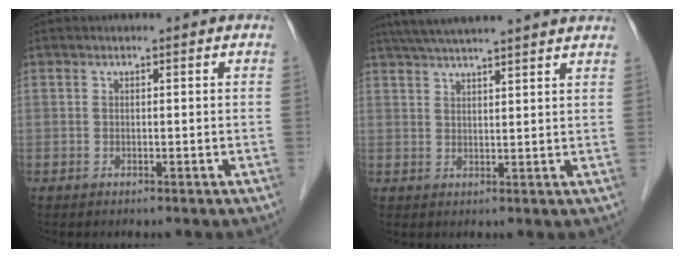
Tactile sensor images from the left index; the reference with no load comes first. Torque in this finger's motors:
{"motor_torque": [-0.29, -0.69, 0.56, 0.15]}